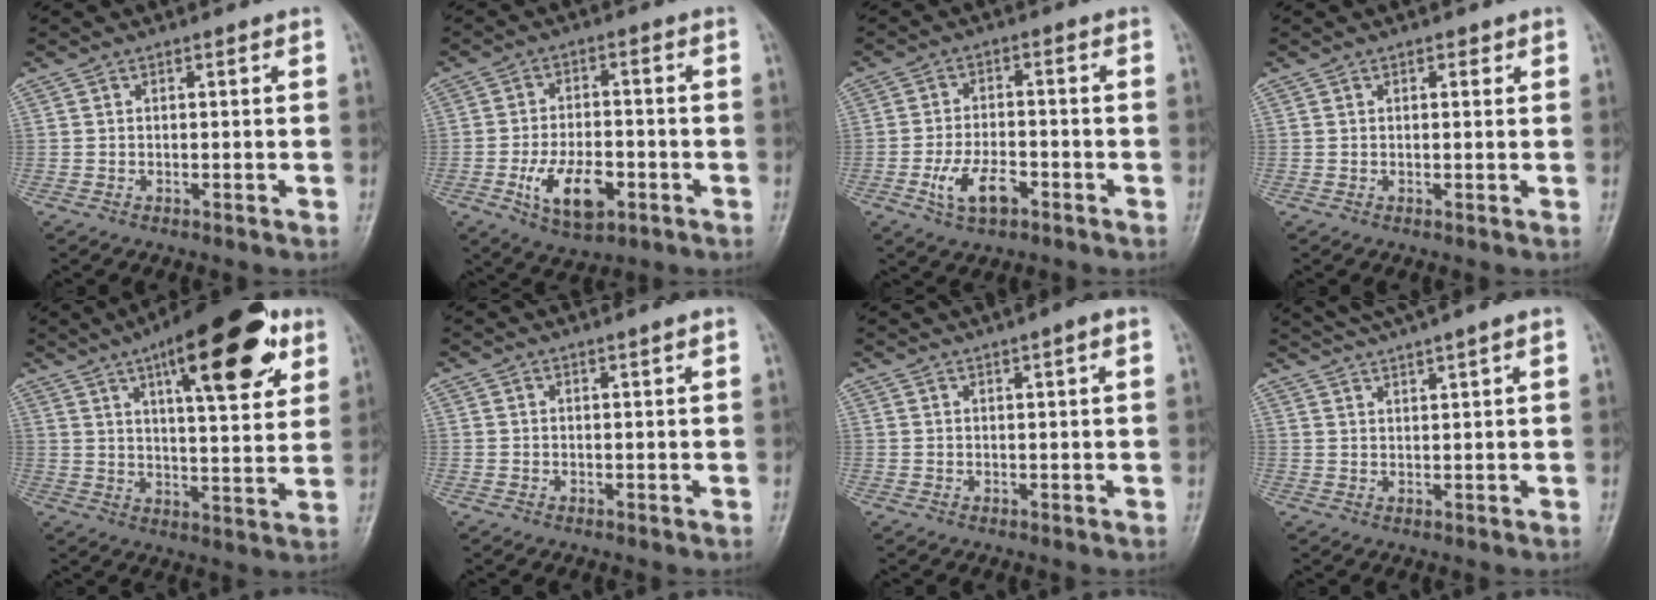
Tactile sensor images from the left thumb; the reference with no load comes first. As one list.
[{"total": 10.7, "force": [-3.9, 5.8, 8.1], "torque": [-0.127, 0.016, -0.062]}, {"total": 7.6, "force": [-3.5, 3.9, 5.5], "torque": [-0.098, 0.021, -0.062]}, {"total": 1.5, "force": [0.7, 0.9, 1.0], "torque": [-0.004, 0.002, 0.006]}, {"total": 21.4, "force": [11.1, 7.3, 16.8], "torque": [-0.207, -0.029, 0.160]}, {"total": 1.7, "force": [1.2, -0.1, 1.1], "torque": [-0.013, 0.007, 0.020]}, {"total": 3.9, "force": [2.4, 0.4, 3.0], "torque": [-0.046, 0.015, 0.037]}, {"total": 6.4, "force": [5.2, -0.3, 3.7], "torque": [-0.063, 0.012, 0.094]}]